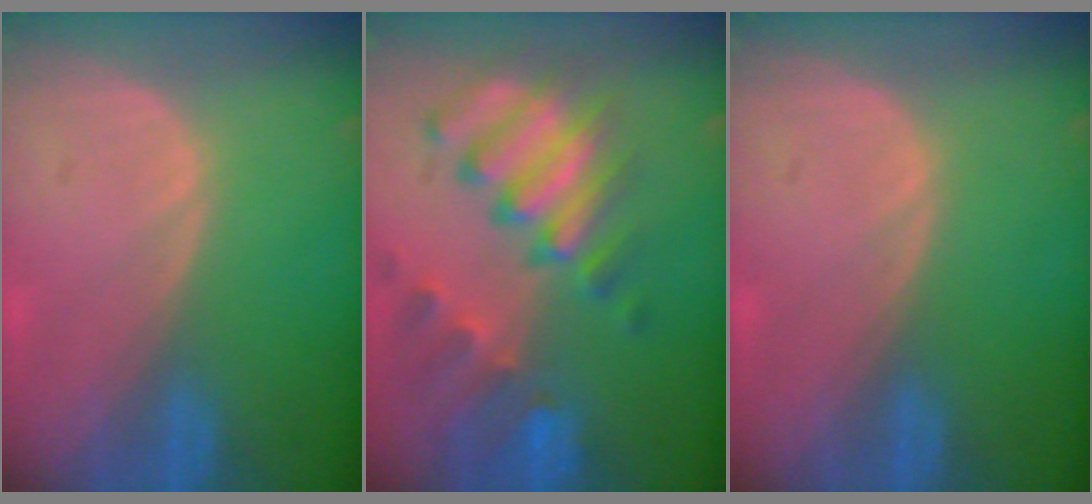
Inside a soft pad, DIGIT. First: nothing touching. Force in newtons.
{"total": 10.7, "press": 9.2, "slide": 5.5}
{"total": 0.0}